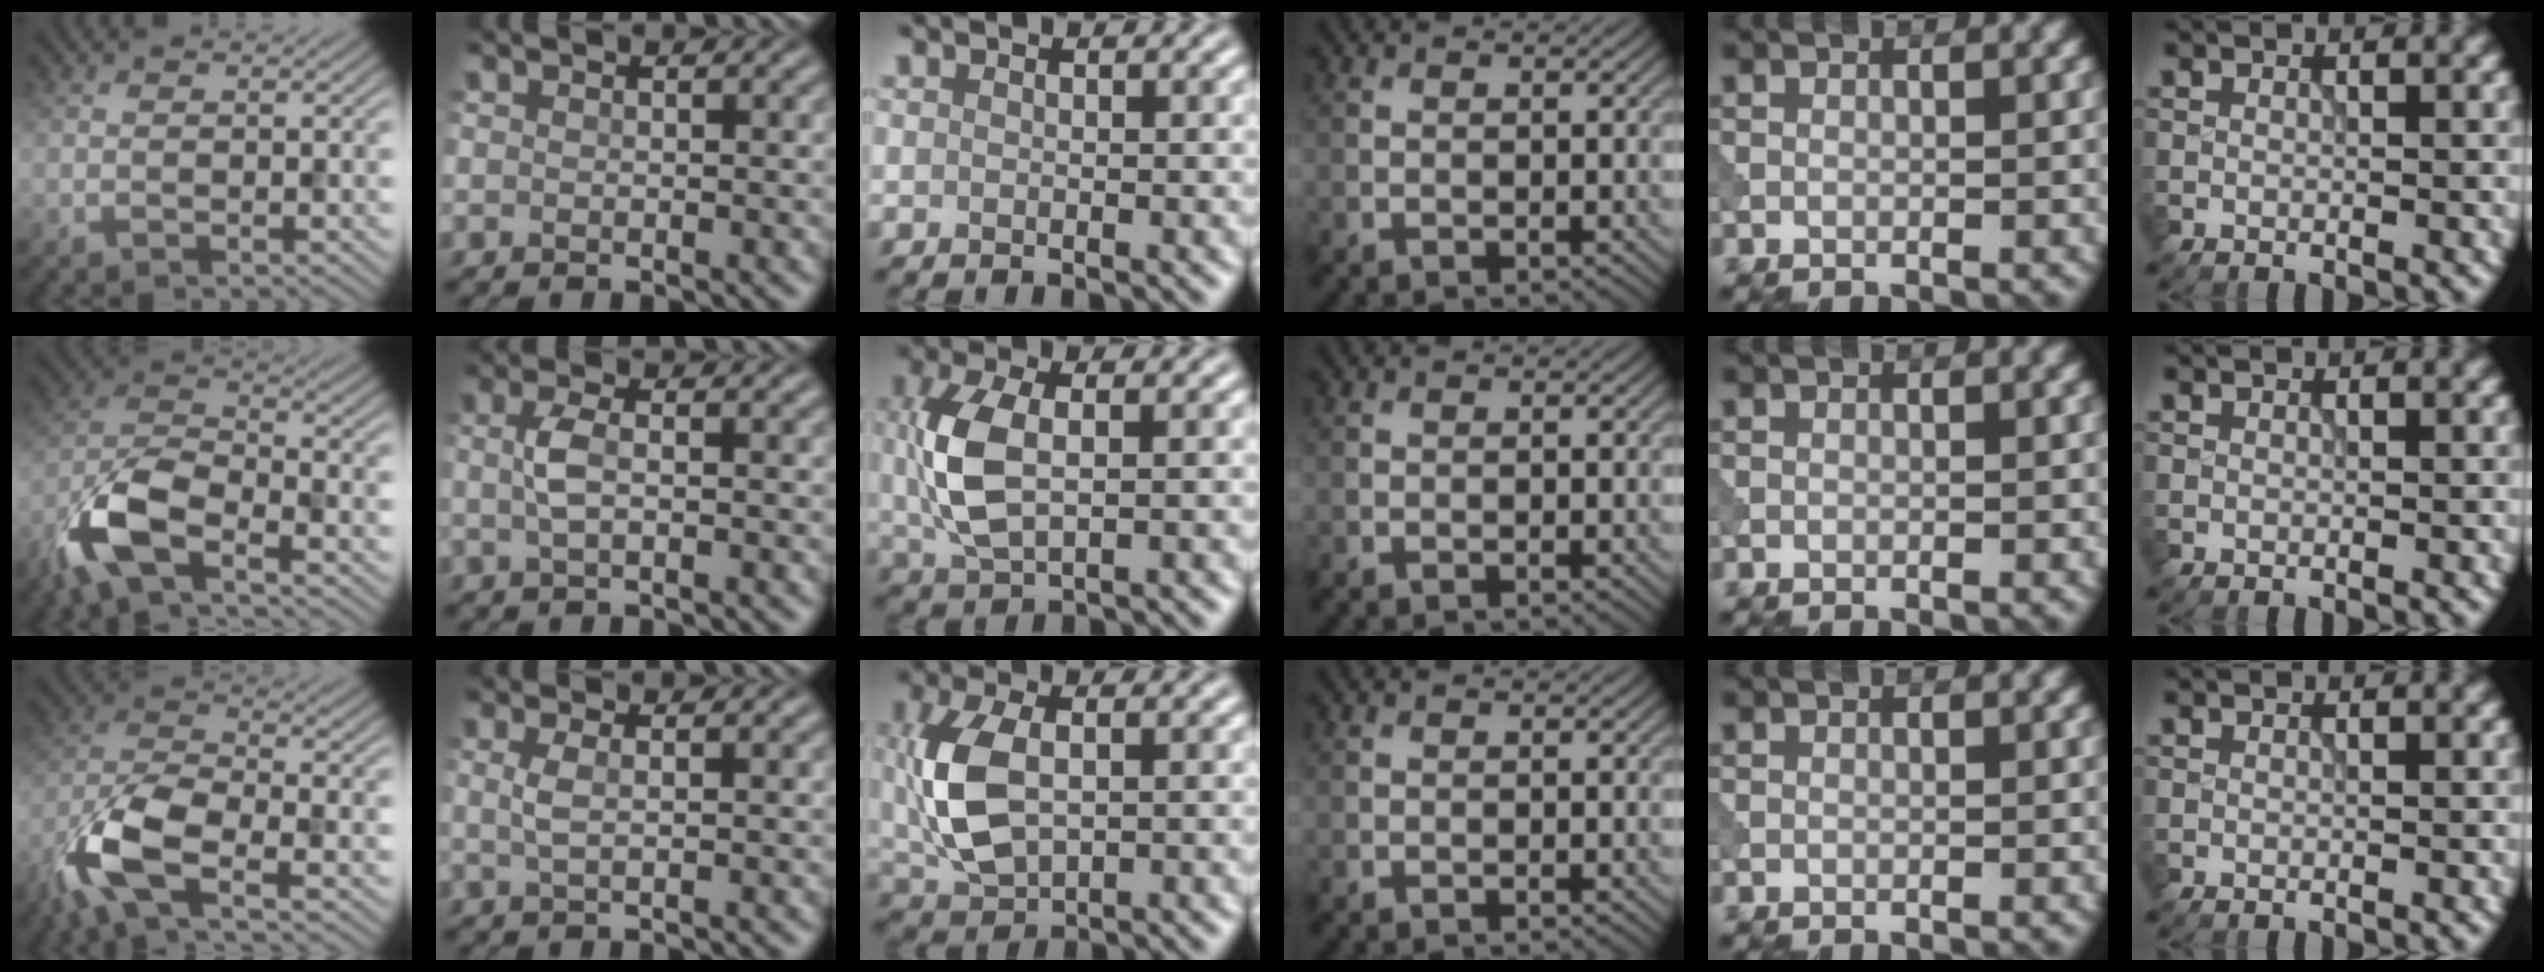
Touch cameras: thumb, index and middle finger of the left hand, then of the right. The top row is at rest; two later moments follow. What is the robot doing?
{"motion": "wipe", "object": "makeup brush"}